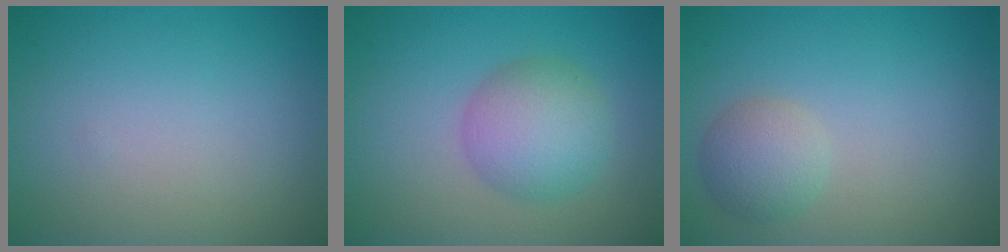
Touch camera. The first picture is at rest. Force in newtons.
{"total": 4.9, "press": 4.9, "slide": 0.1}
{"total": 2.7, "press": 2.7, "slide": 0.1}